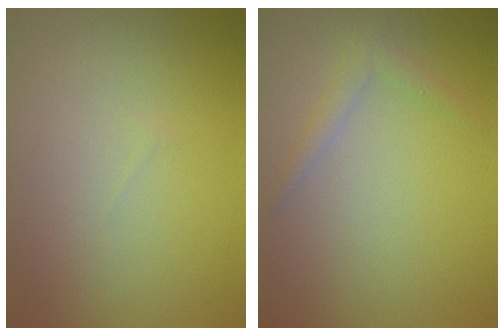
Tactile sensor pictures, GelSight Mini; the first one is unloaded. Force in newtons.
{"total": 1.5, "press": 1.5, "slide": 0.1}